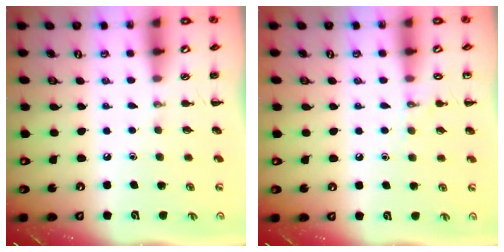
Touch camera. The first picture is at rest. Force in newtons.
{"total": 6.5, "press": 6.2, "slide": 1.9}